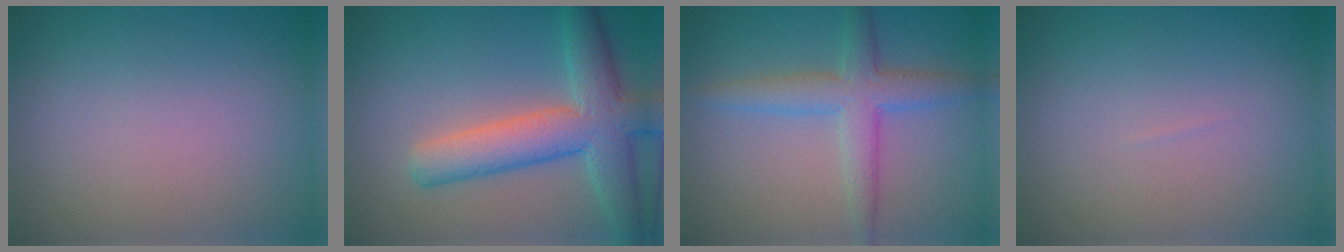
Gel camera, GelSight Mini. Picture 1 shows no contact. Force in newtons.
{"total": 7.1, "press": 7.1, "slide": 0.5}
{"total": 4.1, "press": 4.1, "slide": 0.1}
{"total": 0.0}